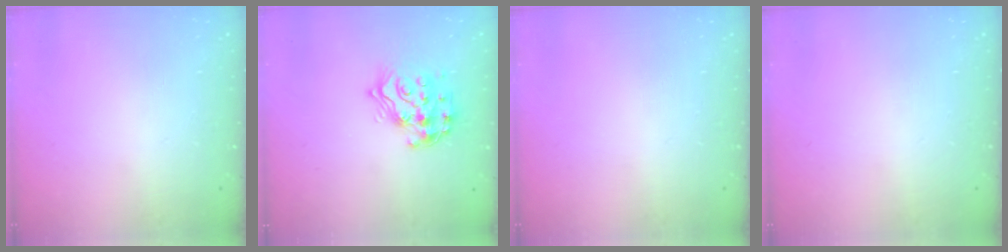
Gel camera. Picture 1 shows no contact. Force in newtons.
{"total": 14.5, "press": 14.4, "slide": 1.0}
{"total": 0.0}
{"total": 0.0}